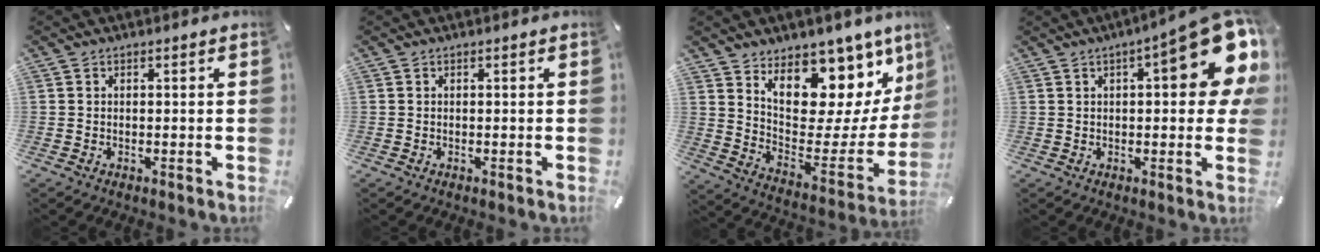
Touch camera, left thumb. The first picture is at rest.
{"total": 0.0}
{"total": 14.2, "force": [10.6, 7.9, 5.1], "torque": [-0.055, -0.118, 0.179]}
{"total": 19.5, "force": [6.9, 6.3, 17.1], "torque": [-0.214, -0.039, 0.102]}